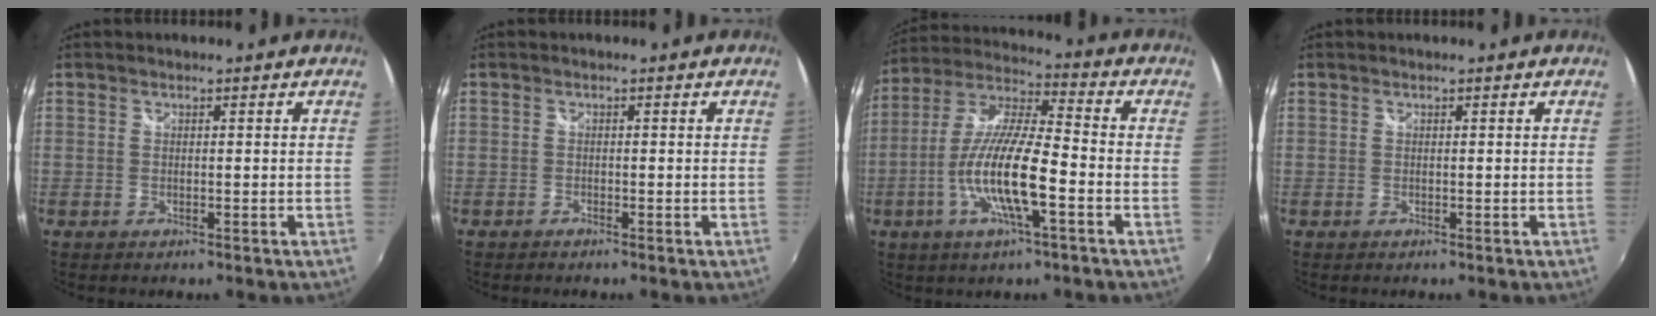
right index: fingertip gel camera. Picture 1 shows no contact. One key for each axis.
{"total": 0.5, "fx": -0.5, "fy": 0.2, "fz": 0.1, "tx": -0.004, "ty": -0.001, "tz": -0.012}
{"total": 14.5, "fx": -4.8, "fy": 2.5, "fz": 13.5, "tx": -0.269, "ty": -0.007, "tz": -0.095}
{"total": 0.0}